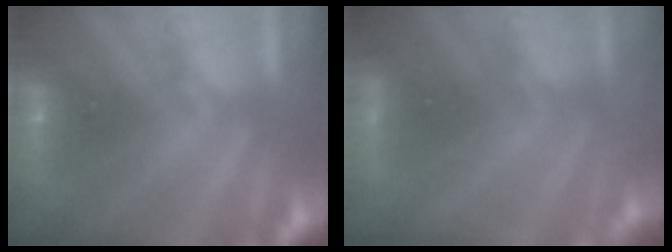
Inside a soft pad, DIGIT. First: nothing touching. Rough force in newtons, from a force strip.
{"total": 6.1}